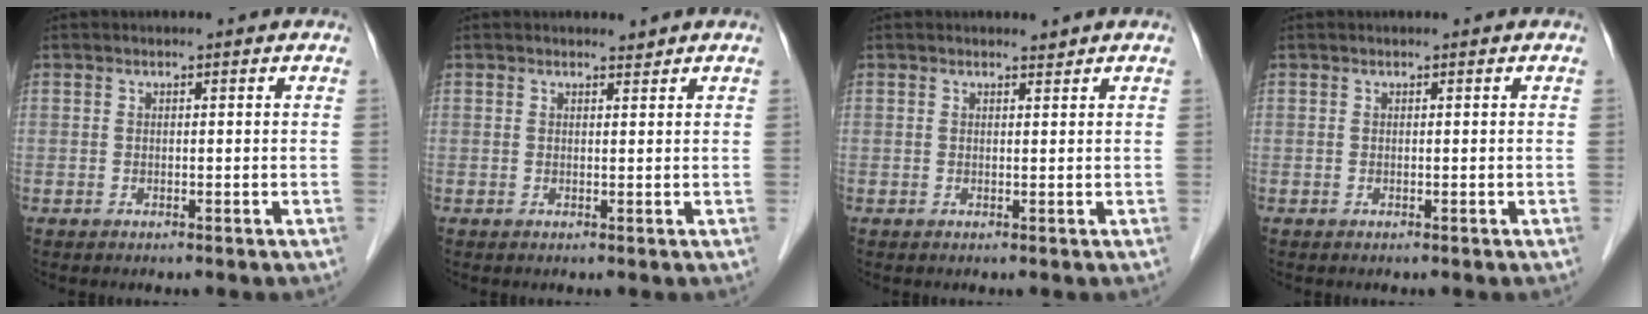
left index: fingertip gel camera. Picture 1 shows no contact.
{"total": 0.6, "force": [0.6, 0.0, -0.1], "torque": [-0.008, -0.007, 0.010]}
{"total": 0.6, "force": [0.6, 0.0, -0.1], "torque": [-0.008, -0.007, 0.009]}
{"total": 0.0}